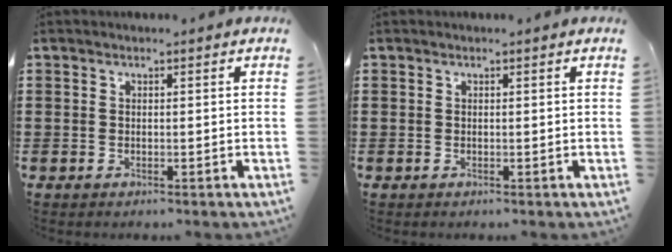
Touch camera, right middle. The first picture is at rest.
{"total": 0.0}